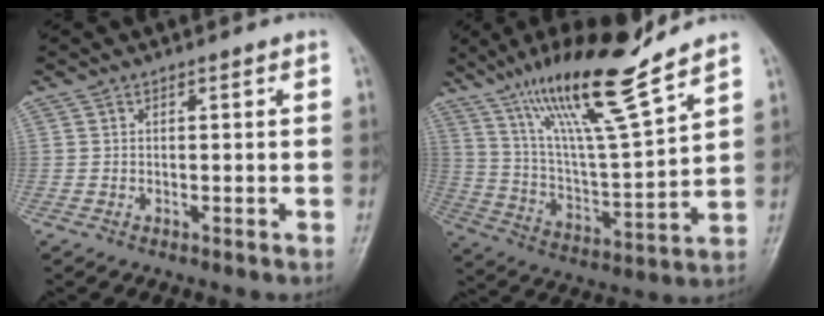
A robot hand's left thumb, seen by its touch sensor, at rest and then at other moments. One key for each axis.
{"total": 19.3, "fx": 13.9, "fy": 2.2, "fz": 13.3, "tx": -0.216, "ty": -0.071, "tz": 0.253}